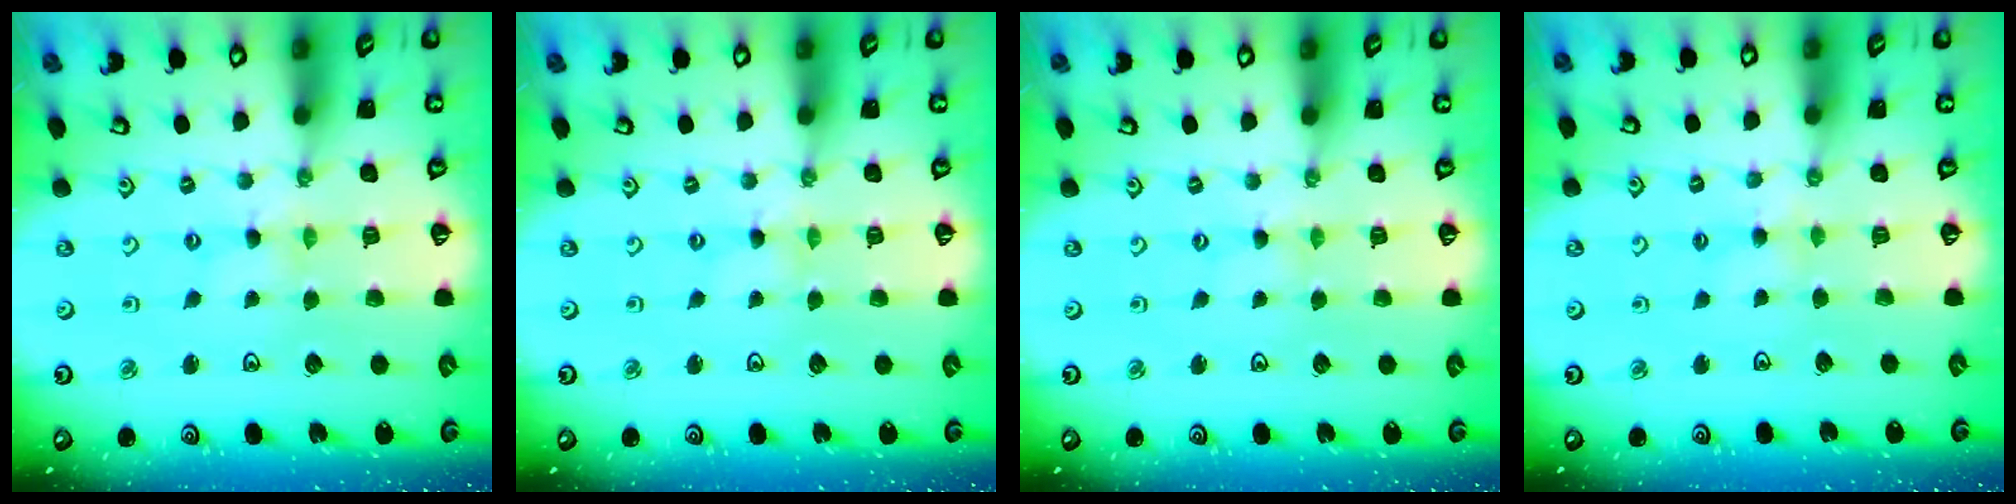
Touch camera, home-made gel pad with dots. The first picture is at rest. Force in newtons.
{"total": 0.0}
{"total": 0.0}
{"total": 3.1, "press": 3.1, "slide": 0.5}